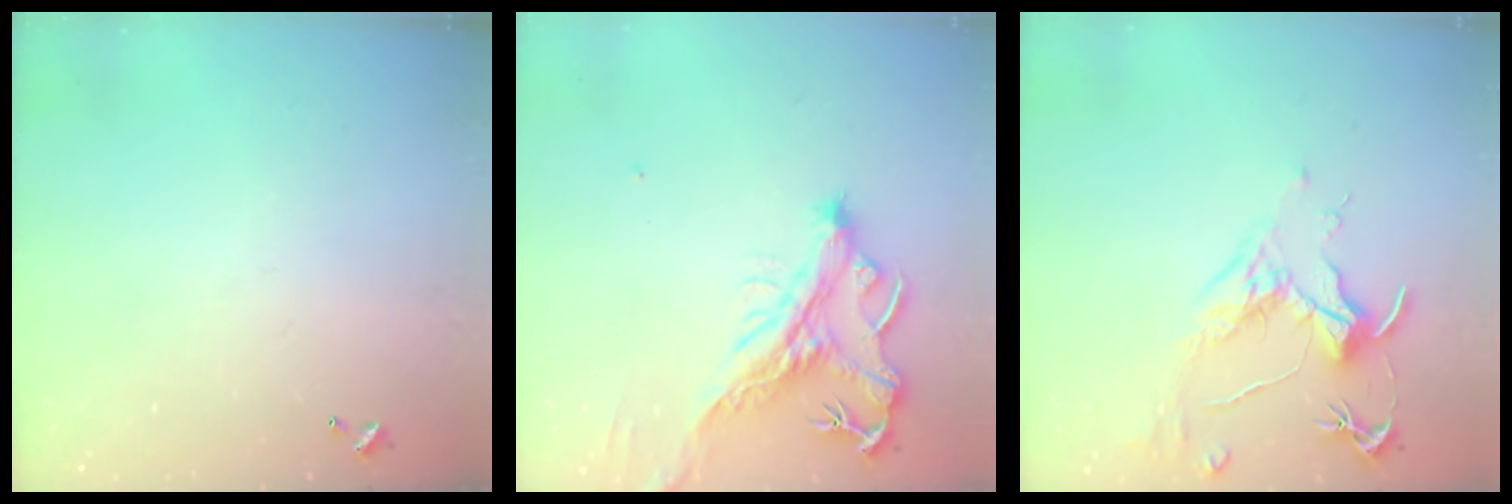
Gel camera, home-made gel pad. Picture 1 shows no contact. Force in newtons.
{"total": 2.1, "press": 1.8, "slide": 1.2}
{"total": 1.7, "press": 1.5, "slide": 0.9}